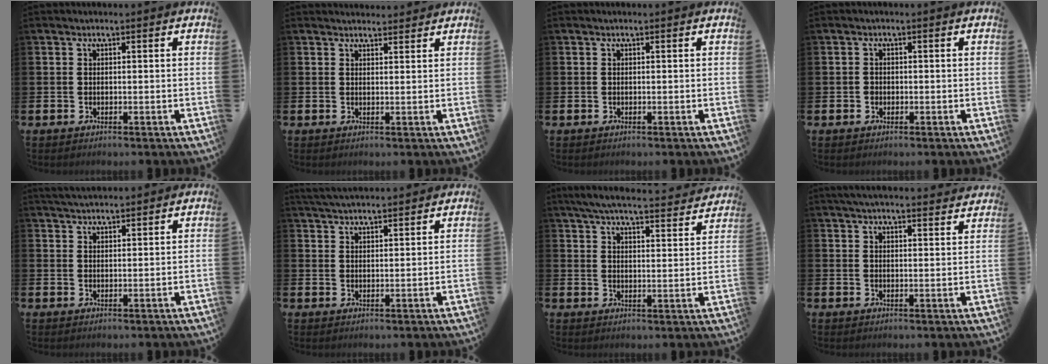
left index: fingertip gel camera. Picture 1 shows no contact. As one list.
[{"total": 2.0, "force": [2.0, 0.4, -0.1], "torque": [0.014, -0.012, 0.033]}, {"total": 0.0}, {"total": 0.8, "force": [-0.2, 0.8, 0.1], "torque": [0.001, 0.003, -0.008]}, {"total": 3.1, "force": [3.0, 0.3, 0.4], "torque": [-0.014, -0.010, 0.056]}, {"total": 3.7, "force": [3.7, 0.2, 0.4], "torque": [-0.010, -0.015, 0.067]}, {"total": 6.2, "force": [5.9, 0.4, 1.8], "torque": [-0.053, -0.039, 0.104]}, {"total": 4.3, "force": [4.2, 0.1, 0.9], "torque": [-0.033, -0.017, 0.079]}]